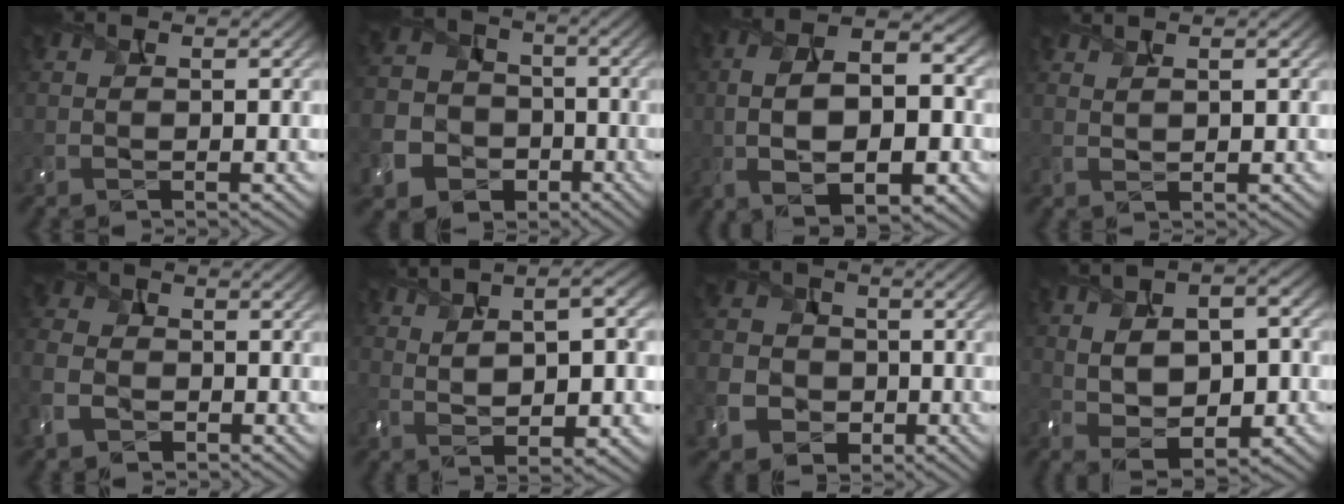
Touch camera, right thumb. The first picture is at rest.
{"total": 10.5, "force": [-4.7, 8.7, 3.7], "torque": [-0.102, -0.043, -0.103]}
{"total": 12.6, "force": [-1.7, 6.6, 10.6], "torque": [-0.192, -0.005, -0.022]}
{"total": 1.9, "force": [1.4, 0.3, 1.3], "torque": [-0.021, -0.006, 0.023]}
{"total": 6.1, "force": [-3.0, 4.3, 3.2], "torque": [-0.100, -0.012, -0.070]}
{"total": 11.4, "force": [2.8, 4.1, 10.3], "torque": [-0.174, 0.021, 0.055]}
{"total": 7.8, "force": [-3.0, 6.6, 2.9], "torque": [-0.087, -0.030, -0.071]}
{"total": 10.5, "force": [0.5, 6.2, 8.5], "torque": [-0.146, 0.007, 0.013]}